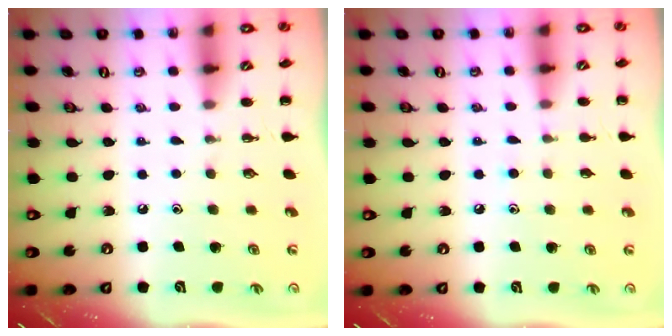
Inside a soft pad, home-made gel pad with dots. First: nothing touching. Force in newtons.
{"total": 6.6, "press": 6.4, "slide": 1.8}